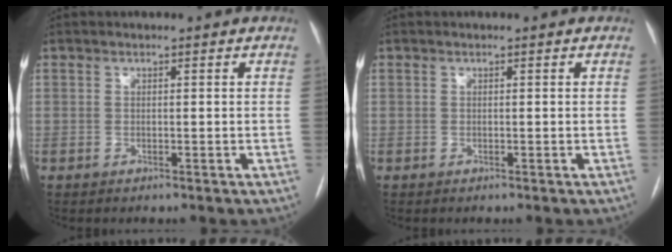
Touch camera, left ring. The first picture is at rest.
{"total": 0.0}